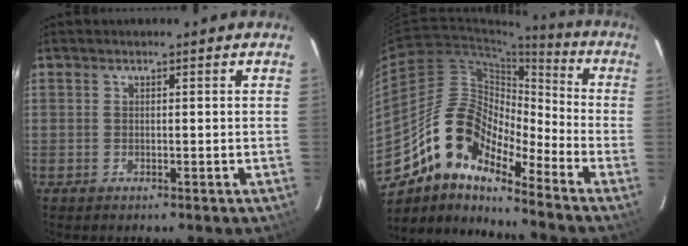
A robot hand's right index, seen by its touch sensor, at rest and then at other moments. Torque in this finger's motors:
{"motor_torque": [0.76, -0.67, 0.69, 0.06]}